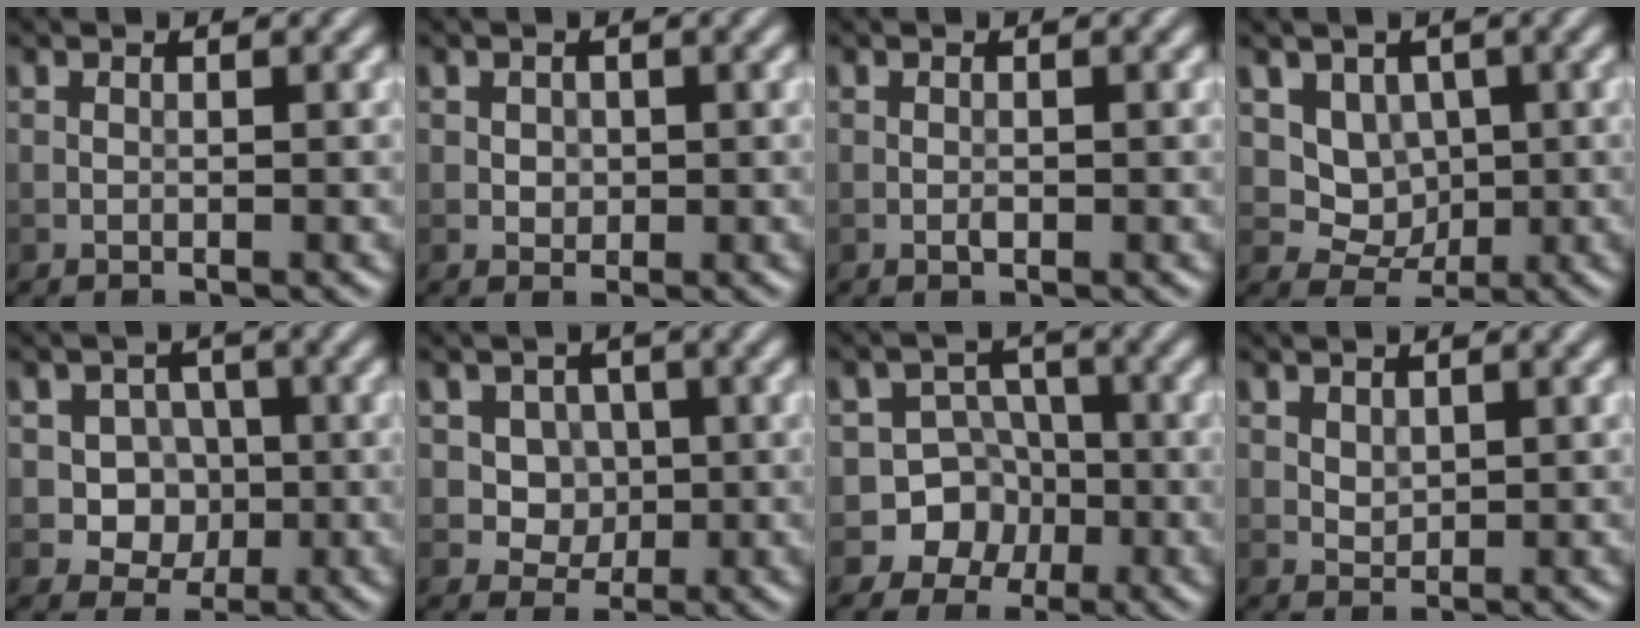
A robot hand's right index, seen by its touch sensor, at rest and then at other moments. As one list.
[{"total": 0.9, "force": [0.2, 0.9, 0.3], "torque": [-0.005, -0.003, 0.005]}, {"total": 0.5, "force": [-0.2, 0.3, 0.4], "torque": [-0.006, 0.001, -0.004]}, {"total": 4.1, "force": [1.1, 3.4, 1.9], "torque": [-0.034, -0.018, 0.034]}, {"total": 4.1, "force": [-0.3, 3.7, 1.9], "torque": [-0.006, 0.000, -0.022]}, {"total": 3.9, "force": [0.7, 3.3, 1.8], "torque": [-0.023, -0.002, 0.011]}, {"total": 6.3, "force": [-2.7, 5.7, 0.7], "torque": [0.017, 0.001, -0.066]}, {"total": 1.1, "force": [0.5, 0.8, 0.5], "torque": [-0.010, -0.004, 0.015]}]